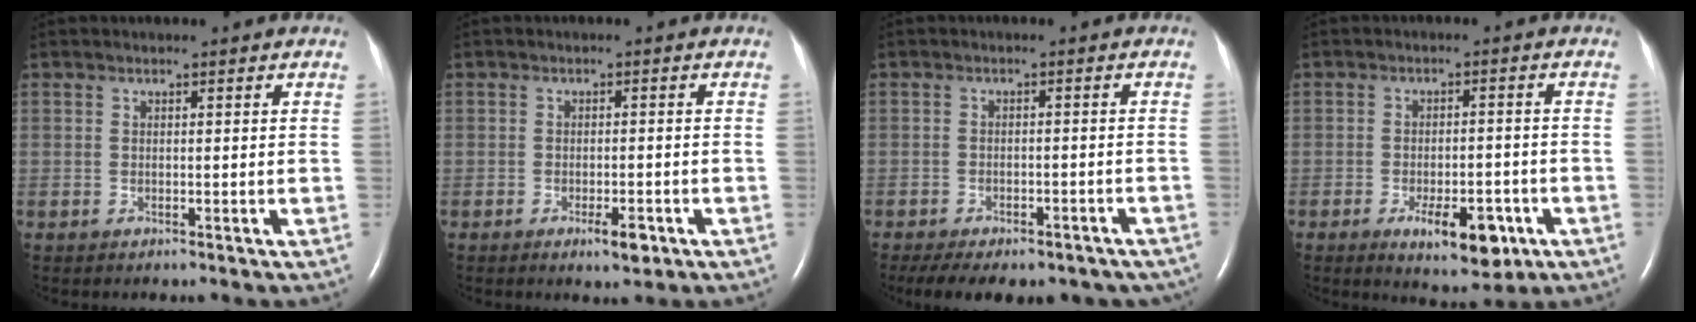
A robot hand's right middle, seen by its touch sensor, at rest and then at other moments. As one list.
[{"total": 3.0, "force": [-1.6, 0.7, 2.4], "torque": [-0.037, -0.002, -0.020]}, {"total": 17.7, "force": [-13.4, 8.0, 8.3], "torque": [-0.158, -0.005, -0.158]}, {"total": 8.1, "force": [-4.0, 3.1, 6.4], "torque": [-0.094, -0.007, -0.050]}]